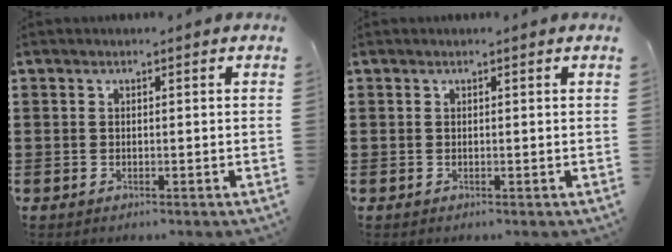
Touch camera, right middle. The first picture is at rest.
{"total": 0.0}